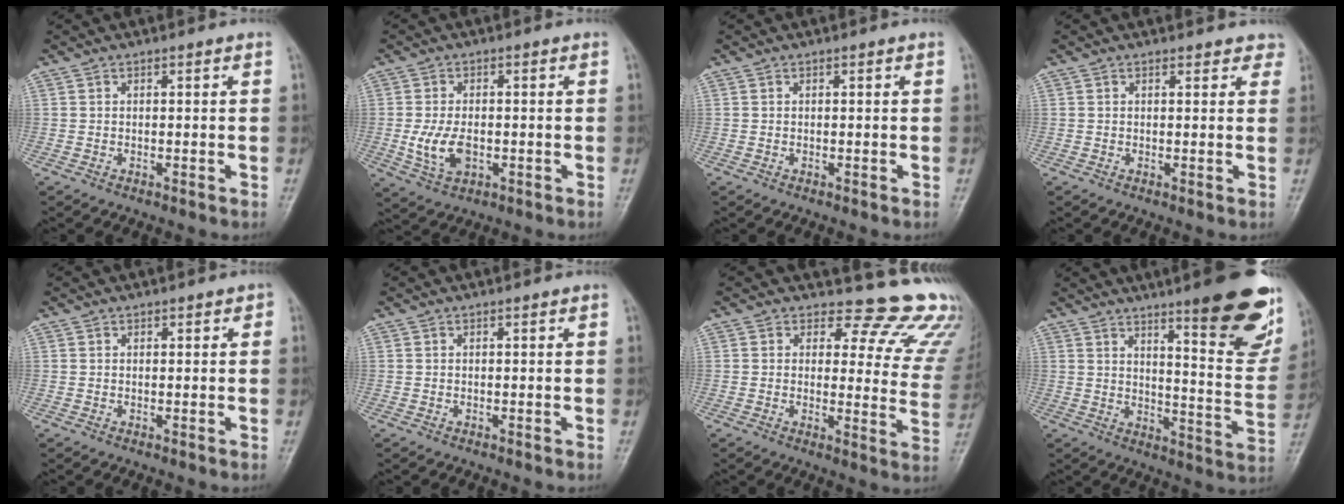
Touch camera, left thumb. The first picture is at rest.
{"total": 6.7, "force": [-1.1, 4.1, 5.2], "torque": [-0.100, -0.003, -0.016]}
{"total": 0.0}
{"total": 3.0, "force": [2.5, 1.5, 0.2], "torque": [0.031, -0.010, 0.011]}
{"total": 1.1, "force": [0.4, 0.8, 0.5], "torque": [0.008, 0.001, 0.001]}
{"total": 0.0}
{"total": 16.1, "force": [13.6, 7.0, 5.1], "torque": [-0.004, -0.109, 0.125]}
{"total": 19.8, "force": [12.5, 3.9, 14.8], "torque": [-0.154, -0.081, 0.173]}